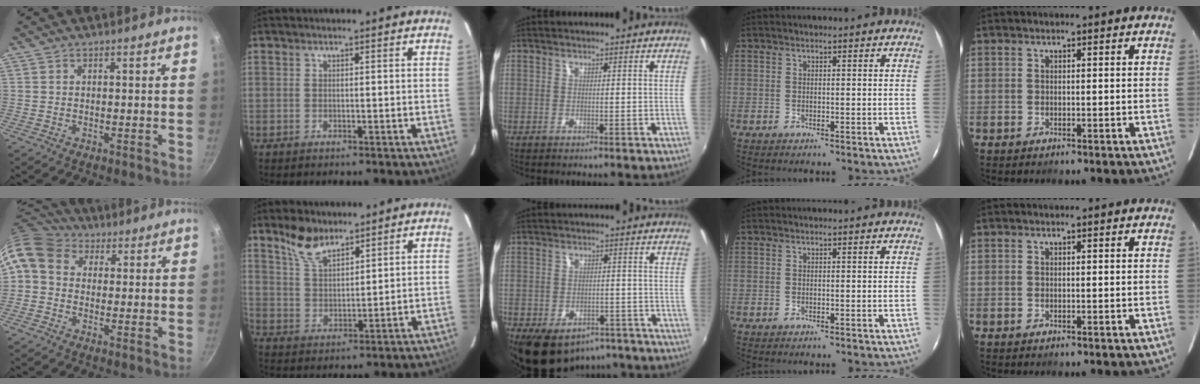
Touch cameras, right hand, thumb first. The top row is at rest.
{"thumb": {"total": 10.0, "force": [2.6, 8.0, 5.3], "torque": [-0.089, 0.021, 0.027]}, "index": {"total": 7.6, "force": [5.8, 3.2, 3.6], "torque": [-0.067, 0.011, 0.117]}, "middle": {"total": 13.2, "force": [-8.8, 7.7, 6.2], "torque": [-0.124, -0.004, -0.111]}}